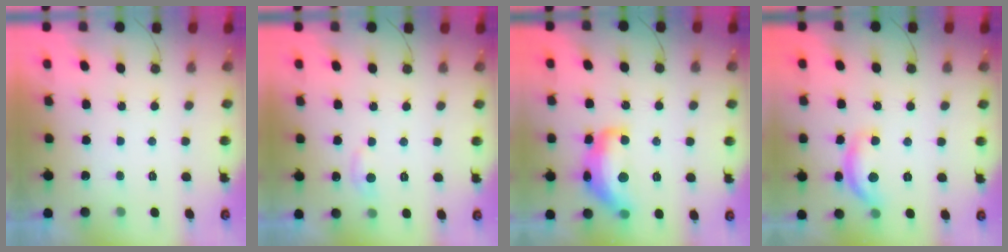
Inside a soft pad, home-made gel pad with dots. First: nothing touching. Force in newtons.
{"total": 5.4, "press": 5.4, "slide": 0.7}
{"total": 14.1, "press": 14.1, "slide": 0.9}
{"total": 11.3, "press": 11.3, "slide": 0.8}